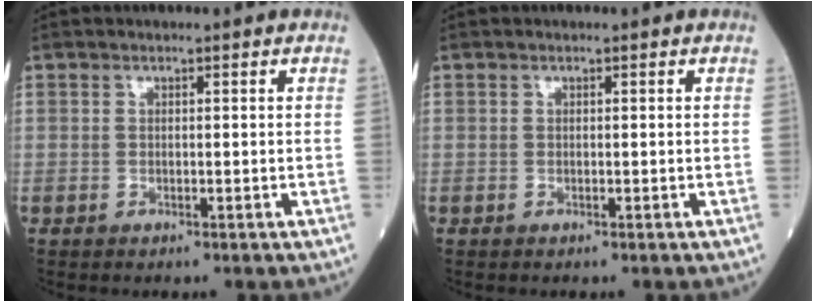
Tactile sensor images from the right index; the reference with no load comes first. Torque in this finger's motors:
{"motor_torque": [0.01, 0.01, -0.01, -0.01]}